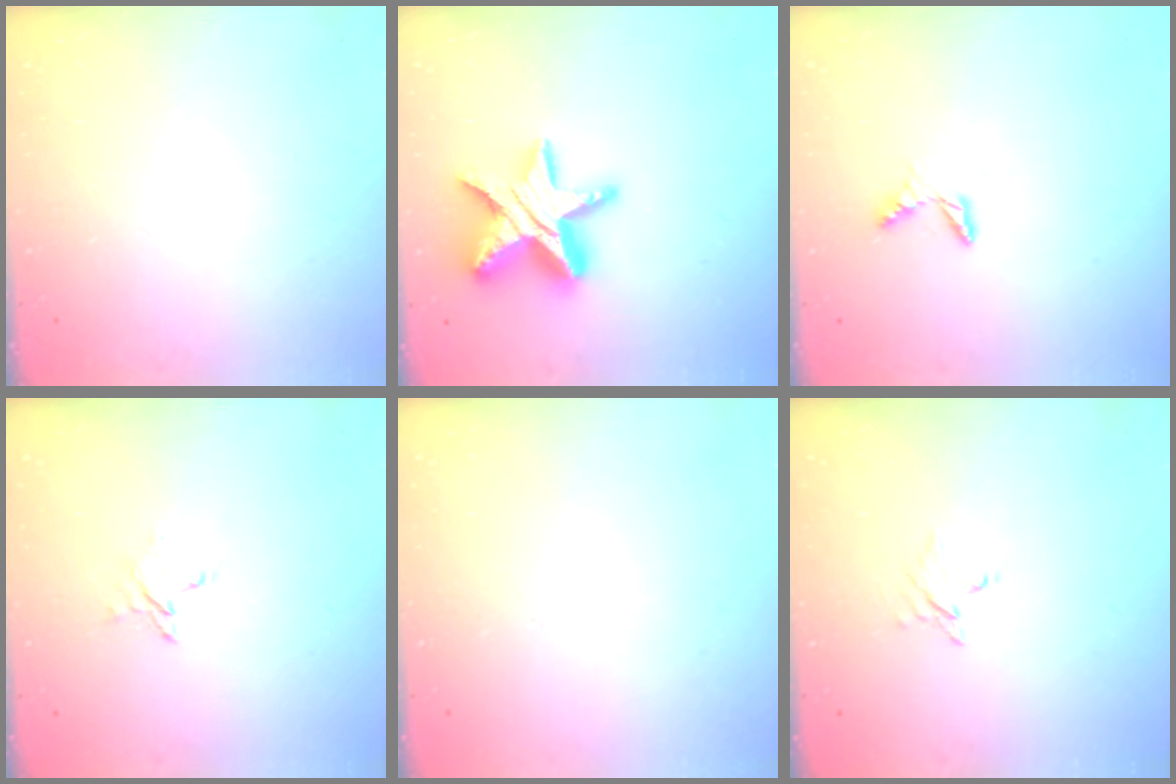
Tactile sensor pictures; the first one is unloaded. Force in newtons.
{"total": 16.8, "press": 16.8, "slide": 1.2}
{"total": 4.6, "press": 4.6, "slide": 0.5}
{"total": 3.5, "press": 3.5, "slide": 0.3}
{"total": 0.0}
{"total": 2.8, "press": 2.8, "slide": 0.3}